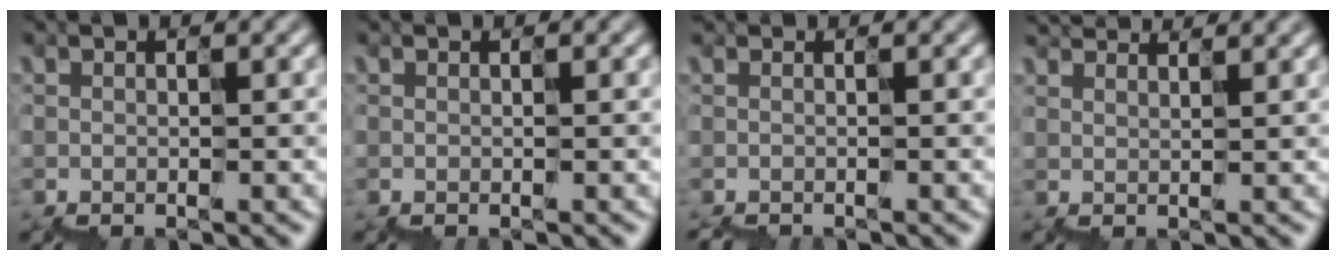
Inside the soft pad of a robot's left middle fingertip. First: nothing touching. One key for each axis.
{"total": 0.0}
{"total": 0.6, "fx": -0.6, "fy": 0.1, "fz": -0.1, "tx": 0.015, "ty": -0.003, "tz": -0.008}
{"total": 4.3, "fx": 4.0, "fy": 1.2, "fz": 1.3, "tx": -0.028, "ty": 0.037, "tz": 0.039}